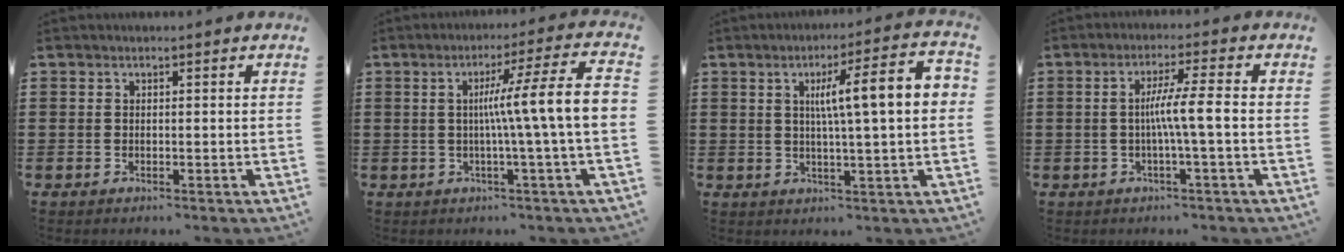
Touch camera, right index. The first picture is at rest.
{"total": 9.8, "force": [0.0, -0.6, 9.8], "torque": [-0.170, -0.008, -0.010]}
{"total": 9.7, "force": [1.6, 0.7, 9.5], "torque": [-0.170, 0.001, 0.018]}
{"total": 5.5, "force": [-0.7, -0.4, 5.4], "torque": [-0.100, -0.006, -0.018]}